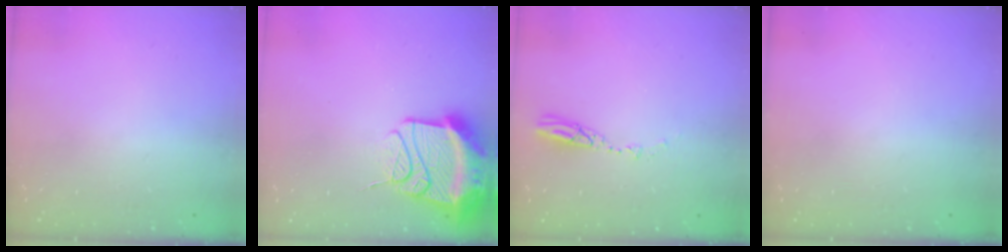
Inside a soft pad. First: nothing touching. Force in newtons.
{"total": 23.5, "press": 19.0, "slide": 13.9}
{"total": 5.5, "press": 5.4, "slide": 0.5}
{"total": 0.0}